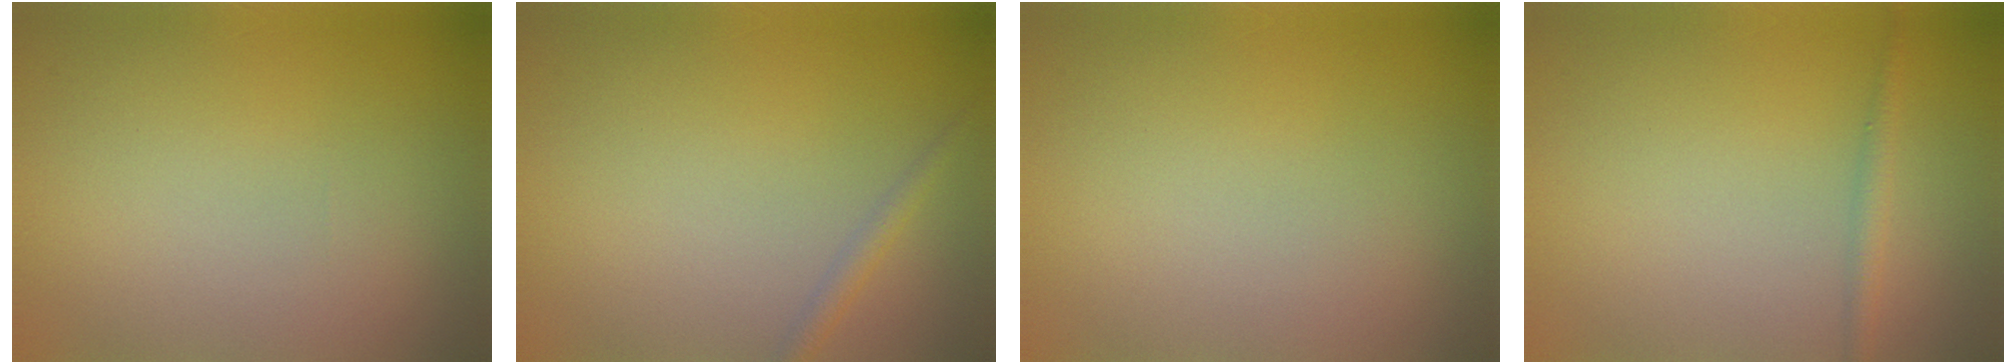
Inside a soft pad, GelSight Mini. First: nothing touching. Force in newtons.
{"total": 1.2, "press": 1.2, "slide": 0.1}
{"total": 0.0}
{"total": 1.3, "press": 1.3, "slide": 0.0}